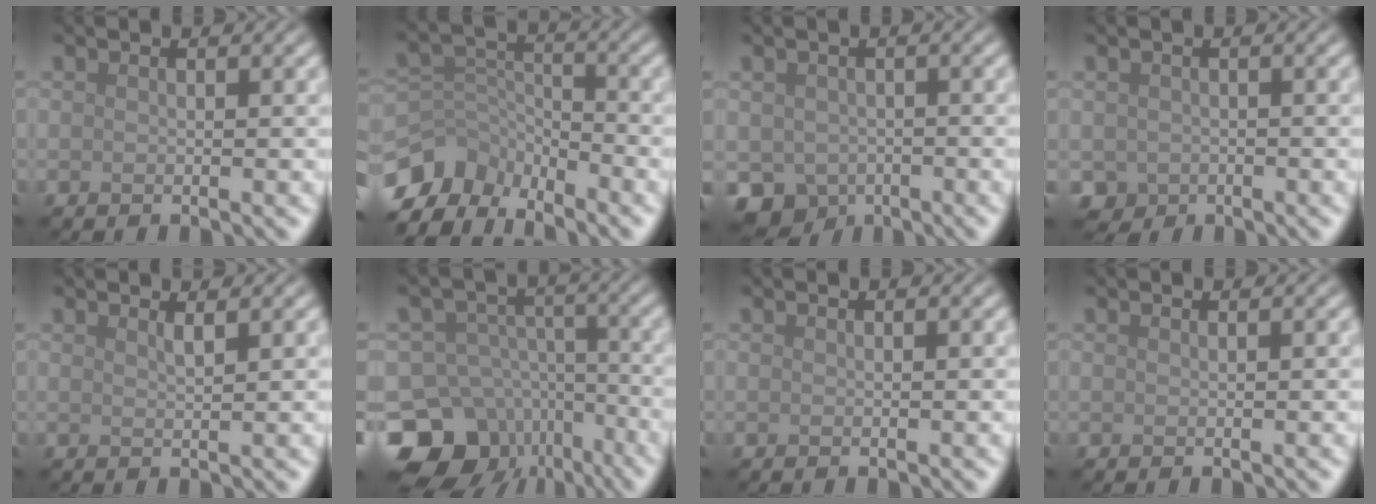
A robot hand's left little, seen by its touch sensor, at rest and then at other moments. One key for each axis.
{"total": 6.5, "fx": -5.0, "fy": 3.5, "fz": 2.3, "tx": -0.047, "ty": -0.009, "tz": -0.100}
{"total": 5.0, "fx": -2.6, "fy": 3.9, "fz": 1.8, "tx": -0.036, "ty": -0.028, "tz": -0.038}
{"total": 1.9, "fx": -0.9, "fy": 1.6, "fz": 0.3, "tx": -0.002, "ty": -0.011, "tz": -0.018}
{"total": 0.9, "fx": 0.7, "fy": 0.2, "fz": 0.5, "tx": -0.002, "ty": -0.001, "tz": 0.012}
{"total": 14.4, "fx": -9.2, "fy": 10.2, "fz": 4.4, "tx": -0.095, "ty": -0.016, "tz": -0.130}
{"total": 0.0}
{"total": 0.0}